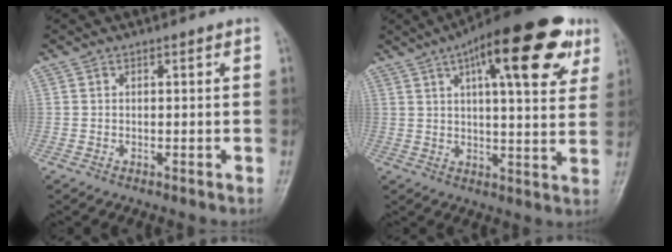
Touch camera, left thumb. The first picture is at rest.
{"total": 21.2, "force": [10.0, 6.8, 17.4], "torque": [-0.229, -0.007, 0.138]}